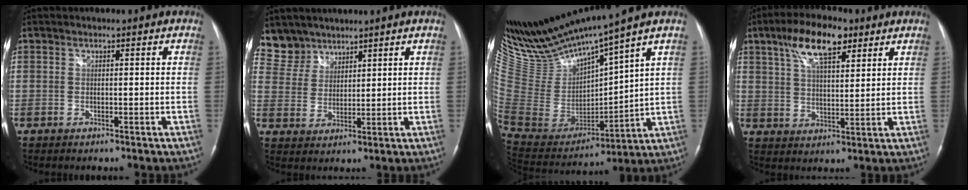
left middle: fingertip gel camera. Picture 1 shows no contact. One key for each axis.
{"total": 5.7, "fx": 4.8, "fy": 3.0, "fz": -0.6, "tx": 0.014, "ty": 0.005, "tz": 0.103}
{"total": 16.4, "fx": 14.6, "fy": -0.8, "fz": 7.3, "tx": -0.154, "ty": -0.025, "tz": 0.300}
{"total": 10.7, "fx": 6.2, "fy": 3.7, "fz": 7.9, "tx": -0.150, "ty": 0.019, "tz": 0.110}